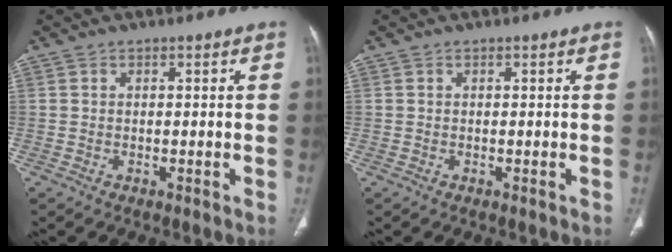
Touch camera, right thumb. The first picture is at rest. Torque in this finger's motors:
{"motor_torque": [-0.24, 0.24, -0.19, 0.05, 0.01]}